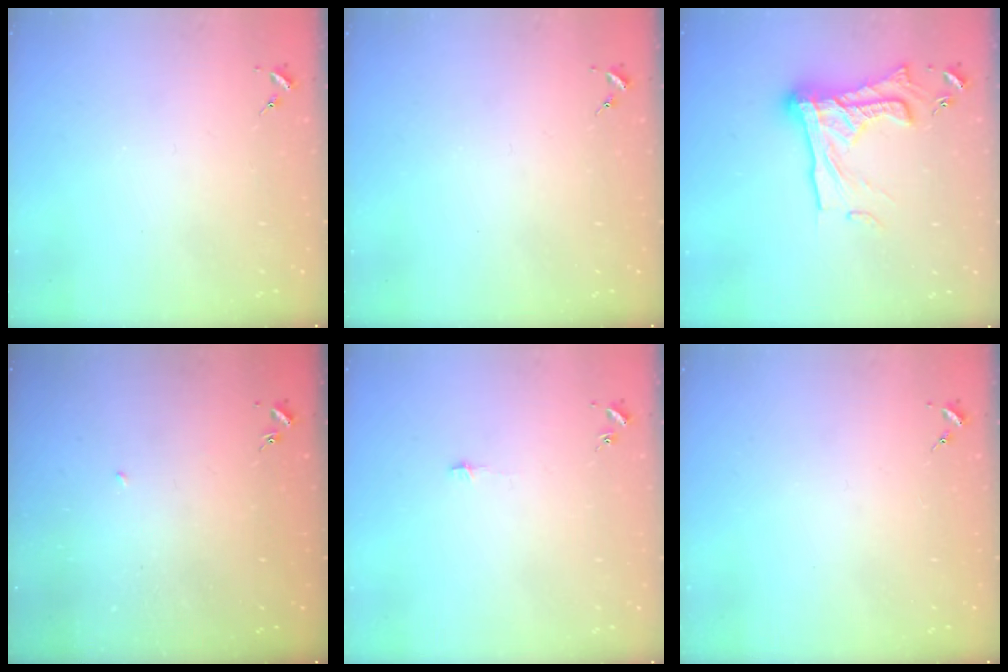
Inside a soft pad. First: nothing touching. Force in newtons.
{"total": 0.0}
{"total": 20.7, "press": 20.6, "slide": 2.0}
{"total": 2.3, "press": 2.3, "slide": 0.1}
{"total": 3.1, "press": 3.1, "slide": 0.2}
{"total": 0.0}